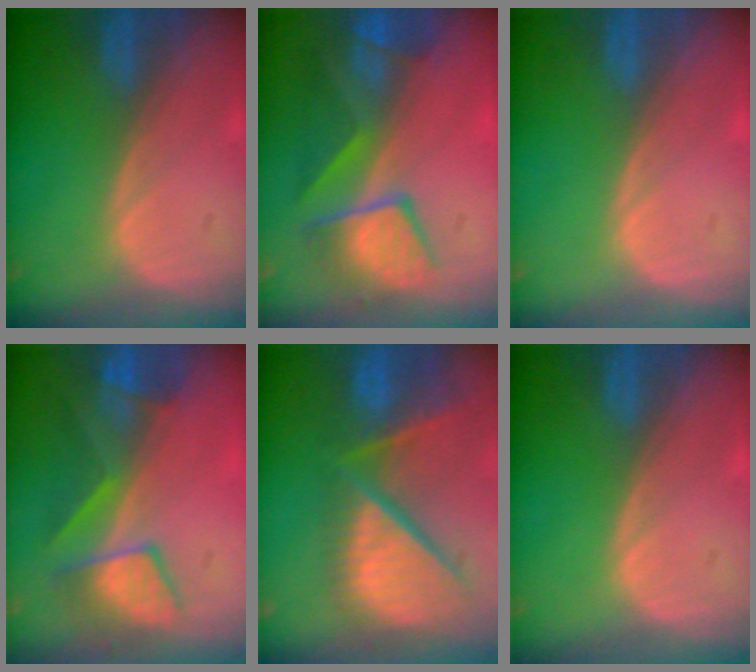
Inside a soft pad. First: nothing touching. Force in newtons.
{"total": 10.1, "press": 8.7, "slide": 5.0}
{"total": 0.0}
{"total": 7.5, "press": 7.4, "slide": 1.1}
{"total": 12.9, "press": 10.7, "slide": 7.2}
{"total": 0.0}